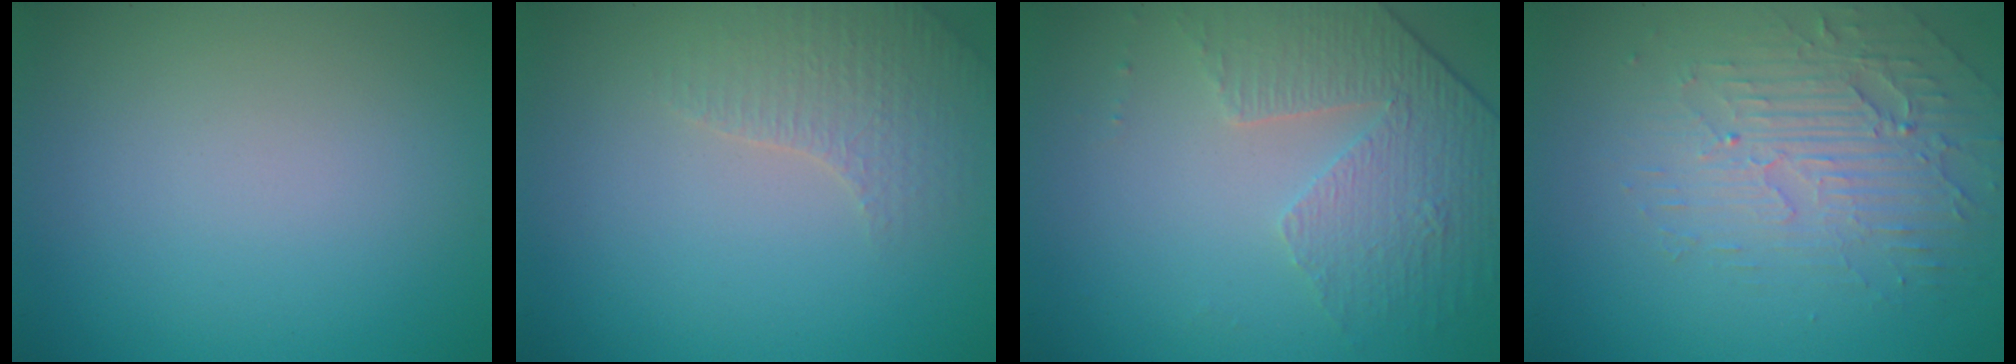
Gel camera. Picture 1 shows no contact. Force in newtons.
{"total": 2.6, "press": 2.5, "slide": 0.5}
{"total": 4.8, "press": 3.3, "slide": 3.5}
{"total": 3.8, "press": 3.4, "slide": 1.8}